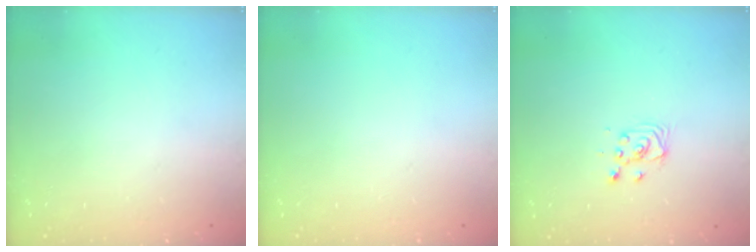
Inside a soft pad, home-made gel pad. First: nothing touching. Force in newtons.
{"total": 0.0}
{"total": 3.8, "press": 3.7, "slide": 0.4}